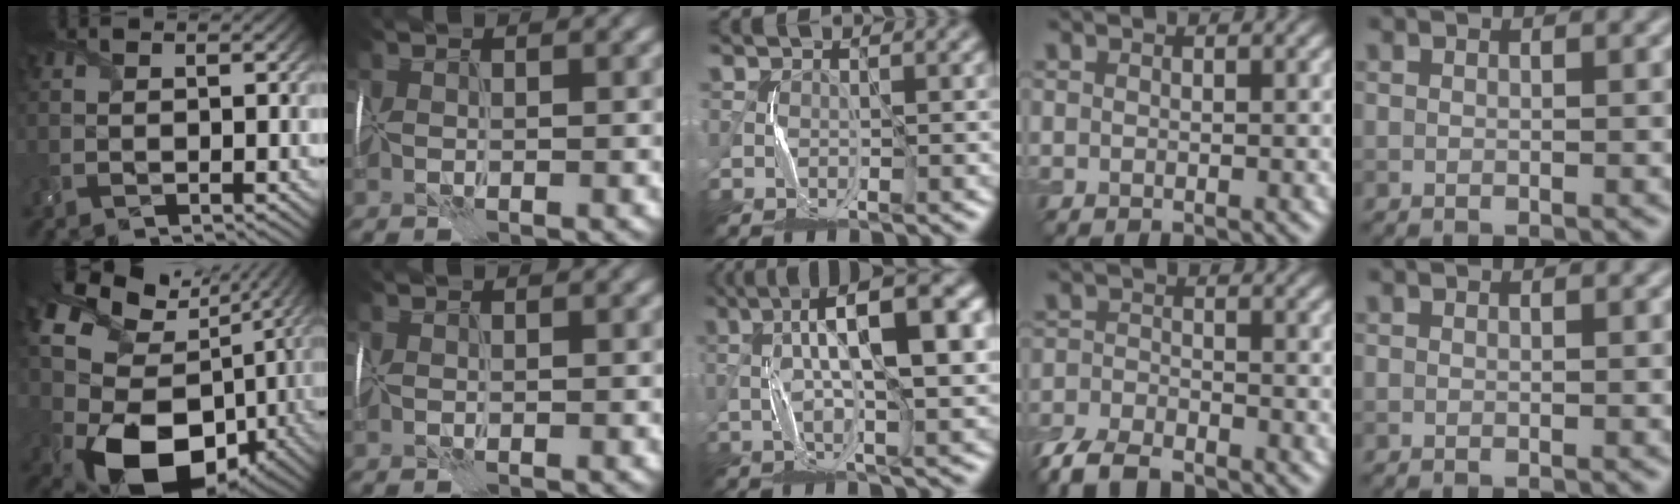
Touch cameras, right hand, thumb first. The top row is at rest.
{"thumb": {"total": 18.5, "force": [-1.1, 14.3, 11.7], "torque": [-0.238, -0.055, 0.016]}, "middle": {"total": 10.9, "force": [1.9, 2.7, 10.4], "torque": [-0.154, 0.017, 0.025]}, "ring": {"total": 5.7, "force": [-4.5, 2.2, 2.7], "torque": [-0.053, -0.012, -0.097]}}